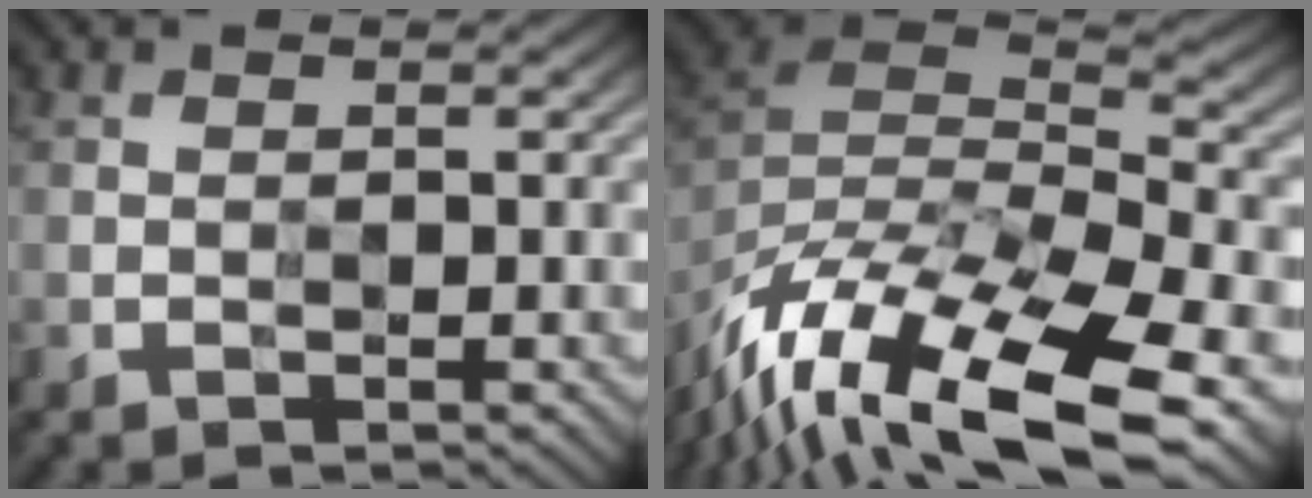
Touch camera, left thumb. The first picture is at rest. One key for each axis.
{"total": 17.9, "fx": -14.0, "fy": 5.2, "fz": 9.9, "tx": -0.188, "ty": -0.016, "tz": -0.209}